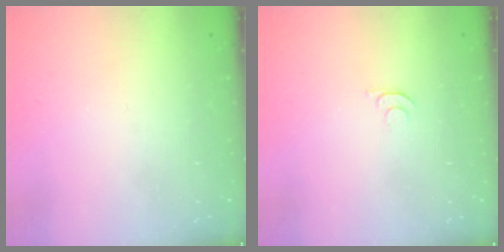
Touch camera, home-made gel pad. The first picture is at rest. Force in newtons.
{"total": 4.3, "press": 4.3, "slide": 0.7}